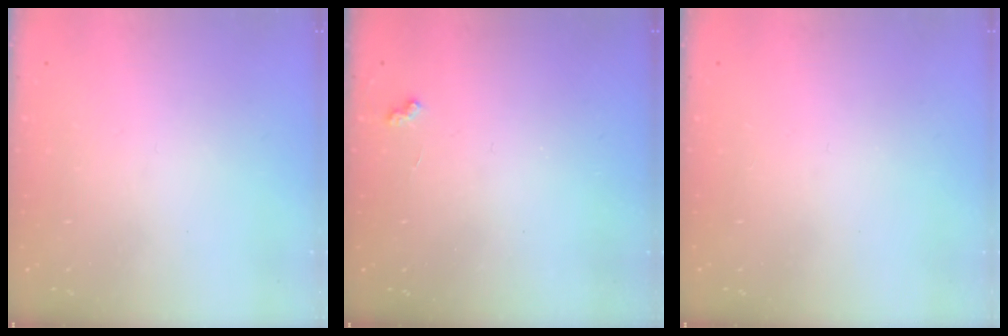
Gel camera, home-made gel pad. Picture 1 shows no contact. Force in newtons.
{"total": 2.9, "press": 2.8, "slide": 0.6}
{"total": 0.0}